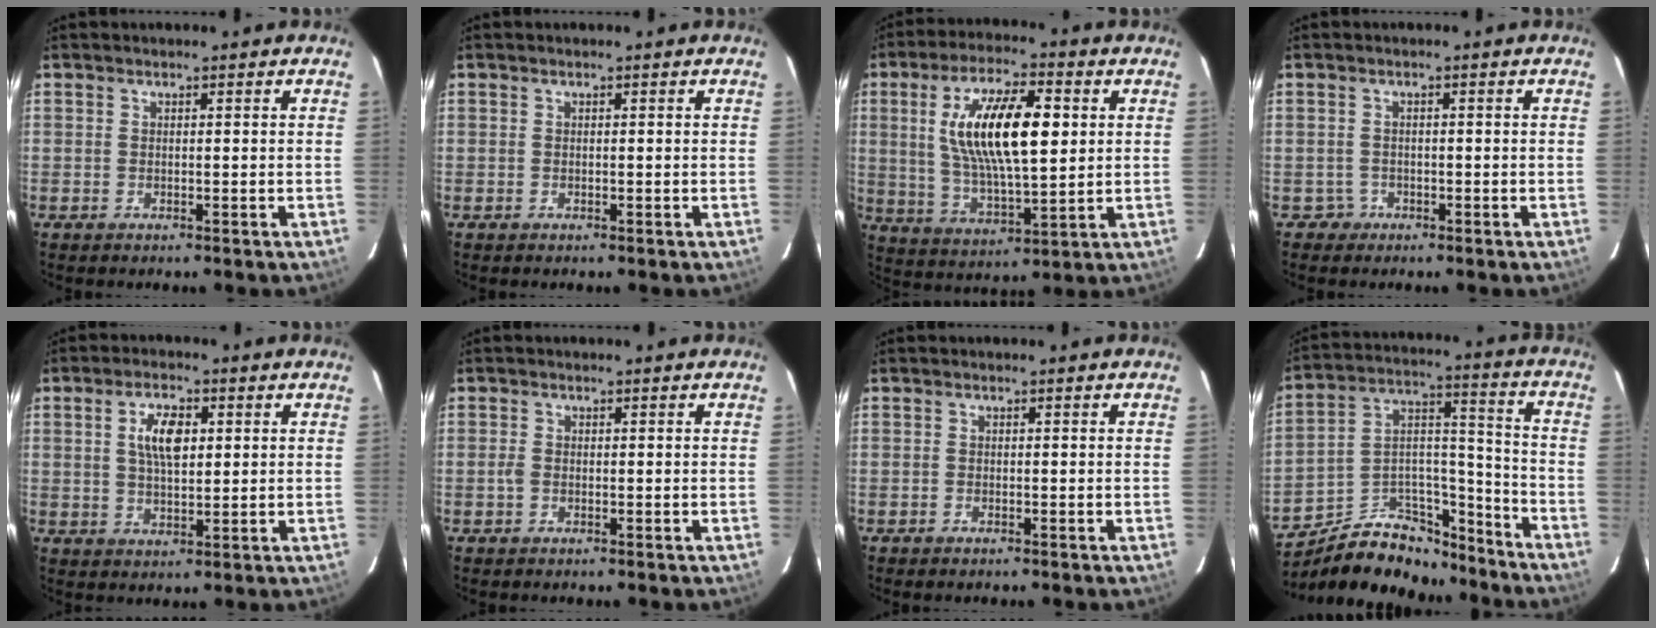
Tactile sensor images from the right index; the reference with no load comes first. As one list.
[{"total": 0.0}, {"total": 16.8, "force": [3.4, 5.7, 15.4], "torque": [-0.284, 0.011, 0.067]}, {"total": 1.8, "force": [-1.0, 1.5, -0.3], "torque": [0.003, 0.008, -0.014]}, {"total": 6.4, "force": [1.6, 2.9, 5.4], "torque": [-0.097, 0.008, 0.031]}, {"total": 1.2, "force": [-0.4, 0.8, 0.8], "torque": [-0.018, 0.002, -0.009]}, {"total": 0.6, "force": [-0.5, 0.3, 0.1], "torque": [-0.002, 0.001, -0.009]}, {"total": 18.3, "force": [-13.8, 9.2, 7.8], "torque": [-0.147, 0.065, -0.204]}]